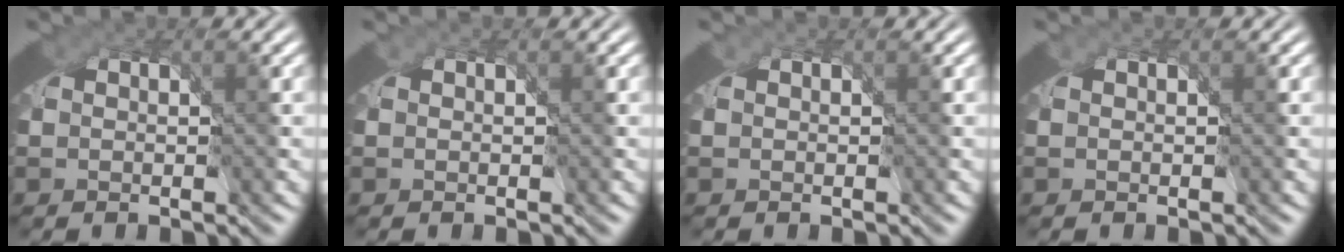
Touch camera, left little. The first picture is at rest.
{"total": 0.0}
{"total": 0.0}
{"total": 0.0}